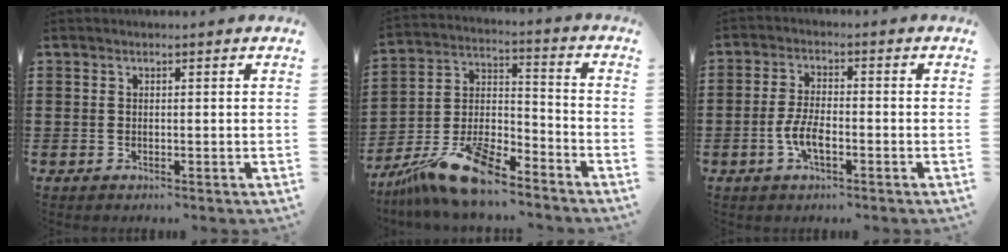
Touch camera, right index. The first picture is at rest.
{"total": 13.2, "force": [-11.0, 3.3, 6.5], "torque": [-0.132, 0.034, -0.209]}
{"total": 4.9, "force": [-1.7, 1.8, 4.2], "torque": [-0.100, -0.006, -0.038]}